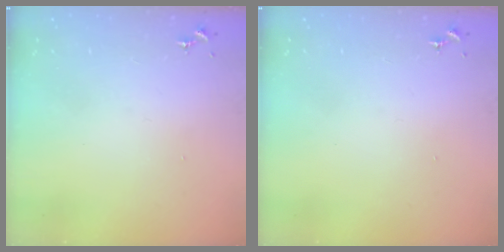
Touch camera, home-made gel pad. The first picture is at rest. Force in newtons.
{"total": 0.0}